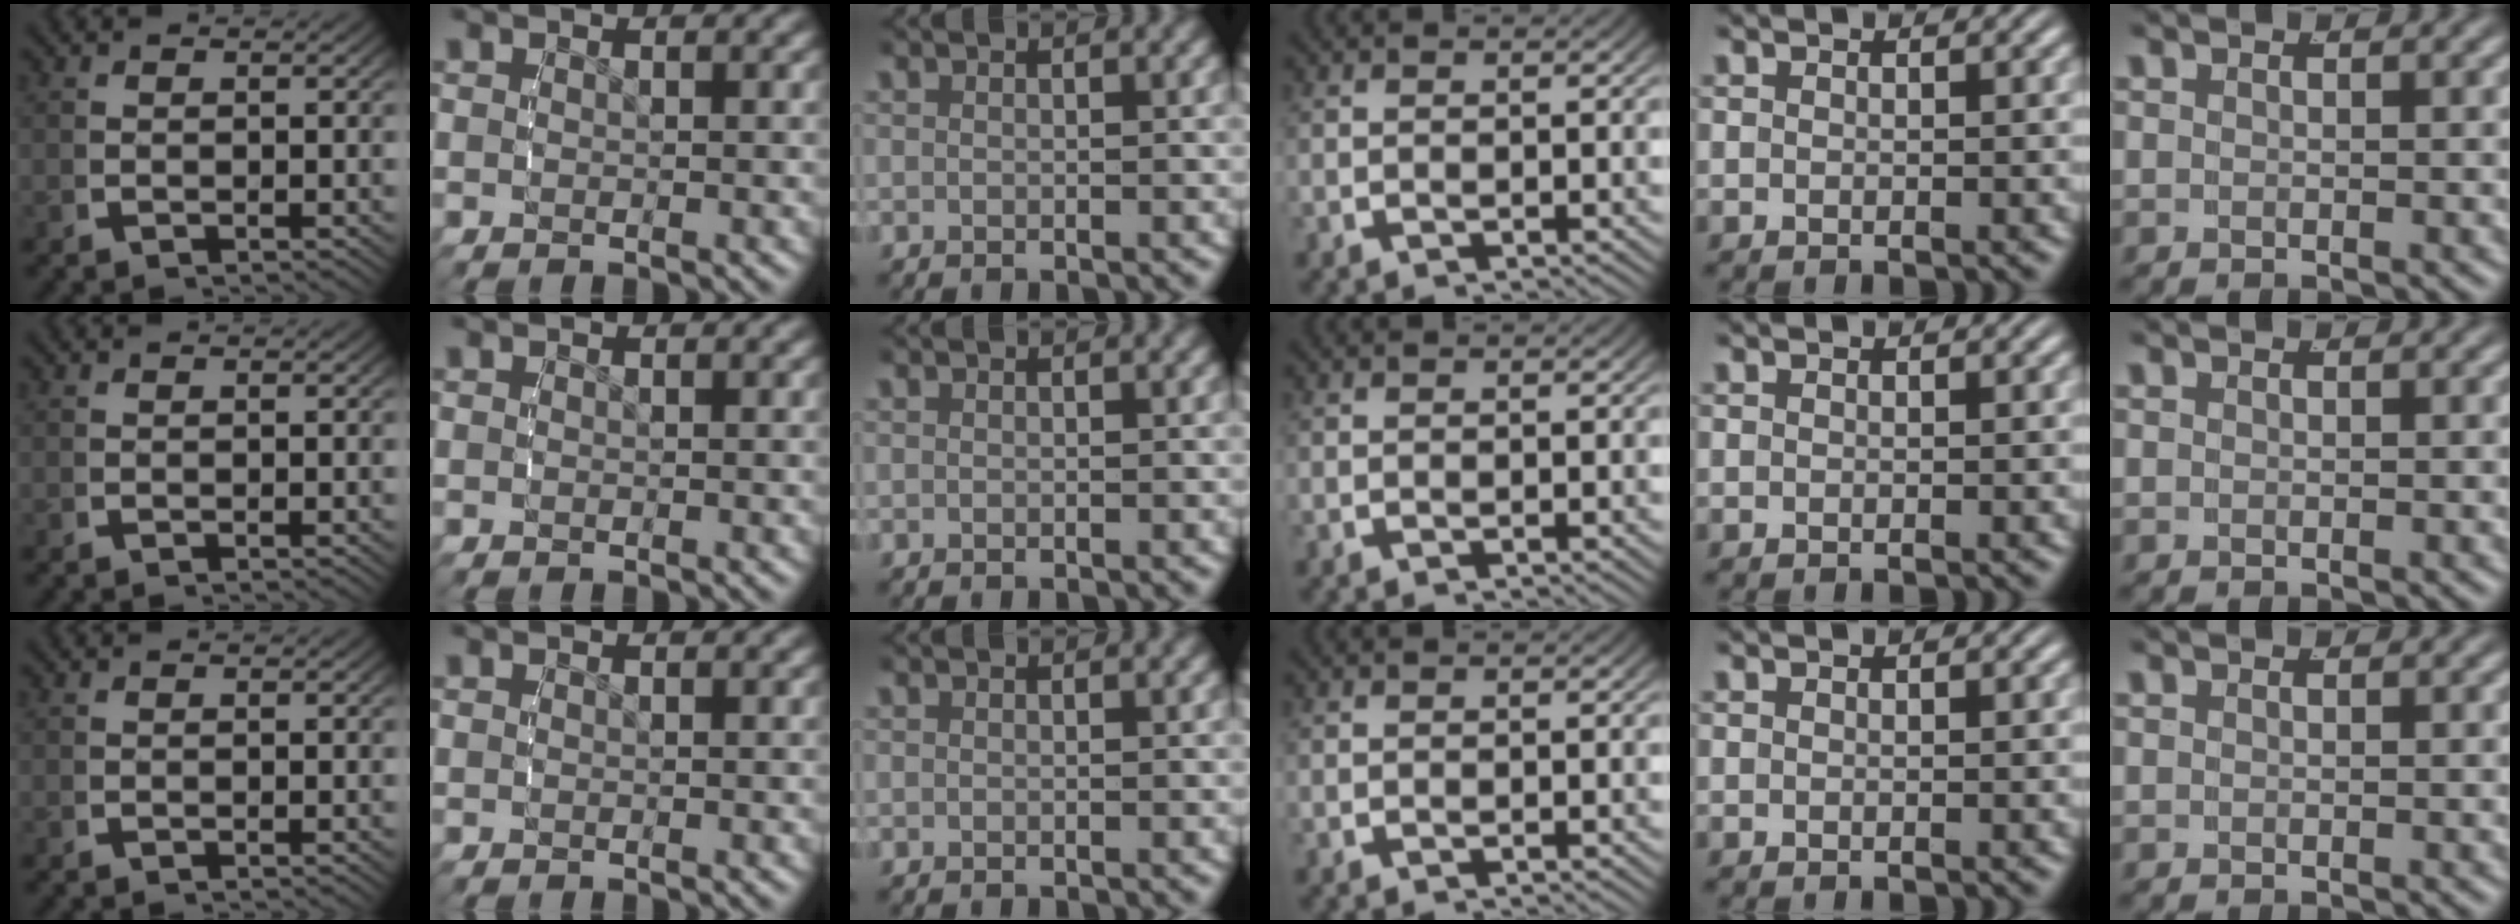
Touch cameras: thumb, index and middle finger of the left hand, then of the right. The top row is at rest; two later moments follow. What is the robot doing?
{"motion": "reach", "object": "sponge"}